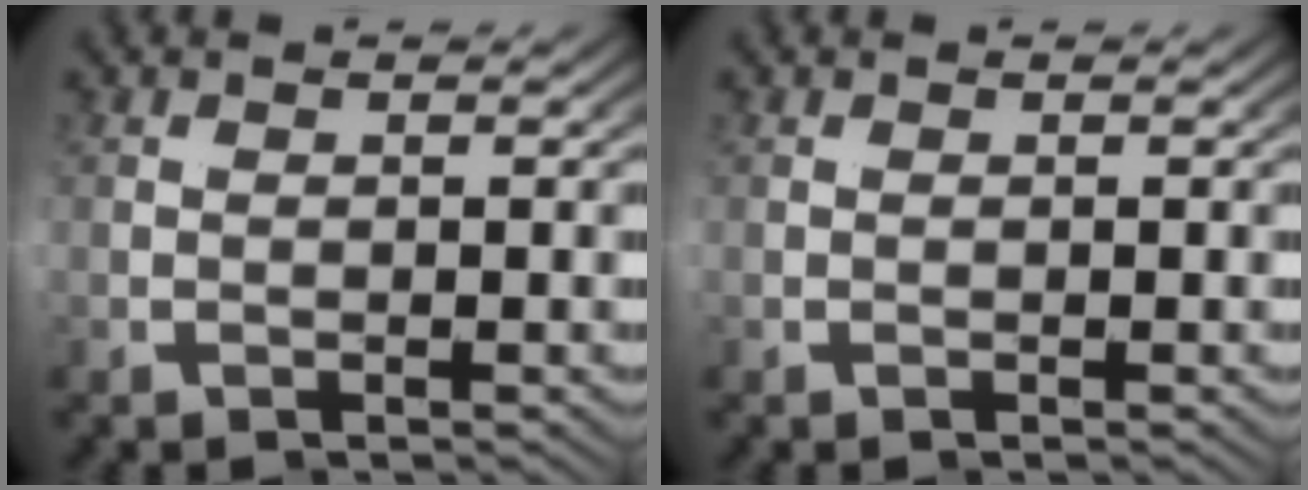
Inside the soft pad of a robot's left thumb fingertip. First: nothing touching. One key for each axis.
{"total": 0.0}